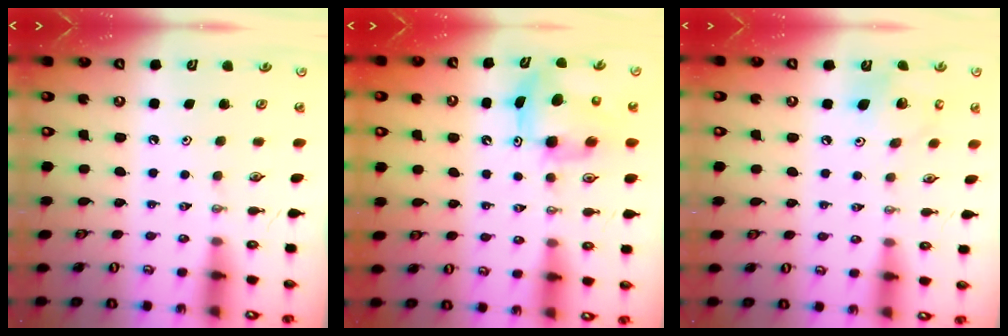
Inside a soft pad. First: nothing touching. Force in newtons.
{"total": 8.1, "press": 8.0, "slide": 0.6}
{"total": 12.4, "press": 12.0, "slide": 3.1}